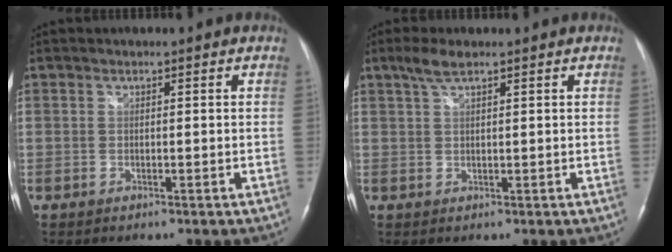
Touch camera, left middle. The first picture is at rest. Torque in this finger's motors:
{"motor_torque": [0.49, -0.26, 0.02, 0.05]}